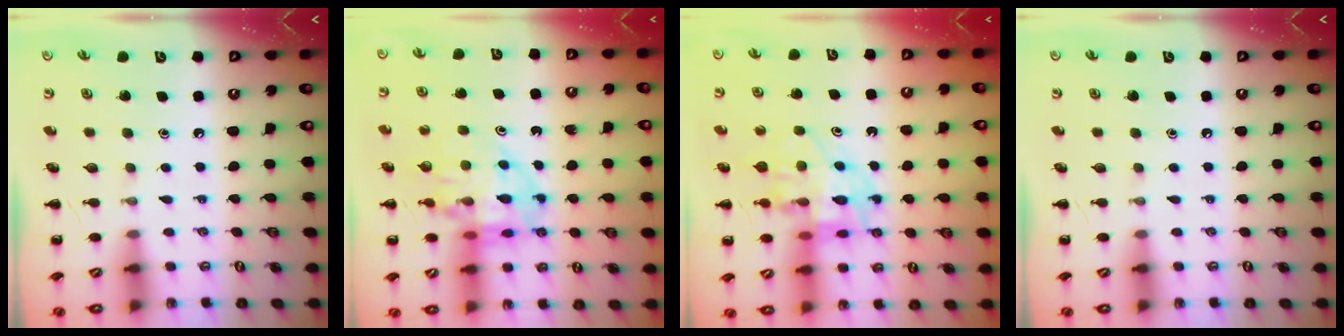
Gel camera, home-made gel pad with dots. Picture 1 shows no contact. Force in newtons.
{"total": 12.9, "press": 12.5, "slide": 3.3}
{"total": 14.0, "press": 13.6, "slide": 3.5}
{"total": 0.0}